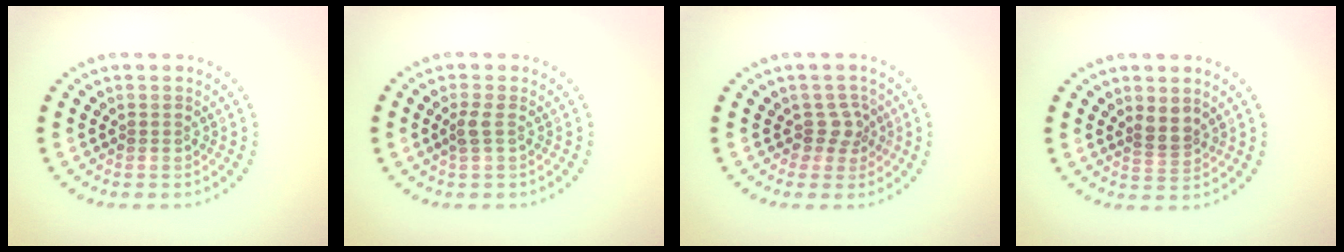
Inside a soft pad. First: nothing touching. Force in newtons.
{"total": 1.1, "press": 1.0, "slide": 0.6}
{"total": 2.0, "press": 1.4, "slide": 1.4}
{"total": 1.7, "press": 1.2, "slide": 1.1}